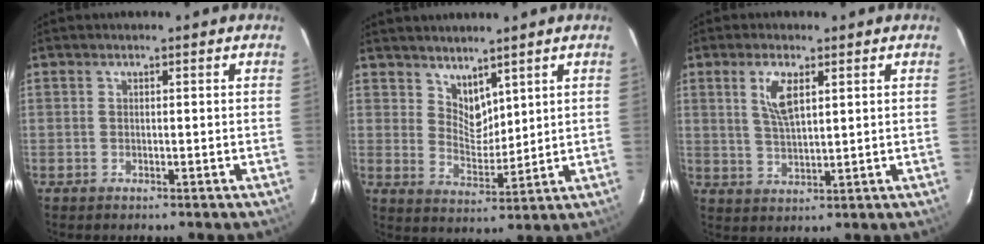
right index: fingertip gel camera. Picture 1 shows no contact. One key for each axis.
{"total": 5.5, "fx": 4.3, "fy": 2.7, "fz": 1.9, "tx": -0.023, "ty": -0.004, "tz": 0.084}
{"total": 5.6, "fx": 2.3, "fy": 1.8, "fz": 4.8, "tx": -0.092, "ty": 0.000, "tz": 0.049}